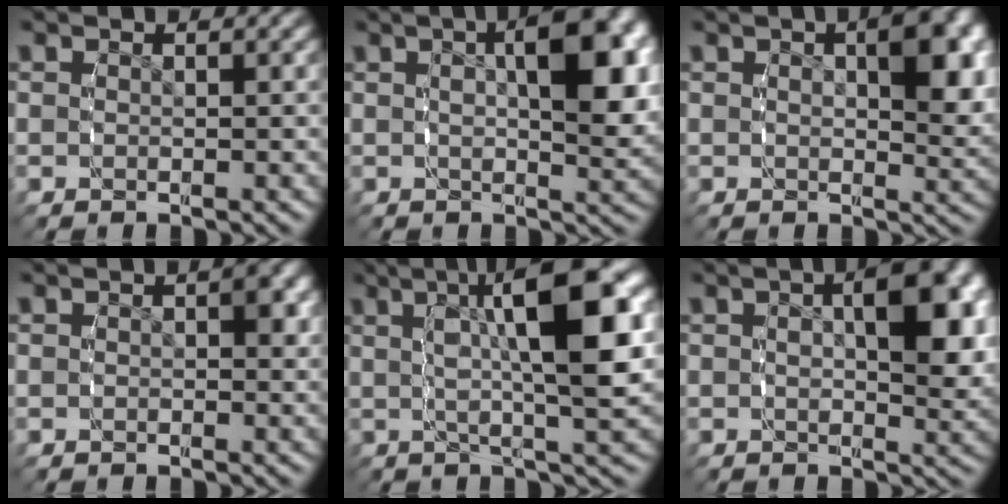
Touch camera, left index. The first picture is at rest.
{"total": 7.7, "force": [1.3, 2.9, 7.0], "torque": [-0.096, -0.004, 0.025]}
{"total": 4.6, "force": [0.8, 1.7, 4.2], "torque": [-0.052, -0.008, 0.017]}
{"total": 1.3, "force": [0.2, 0.5, 1.2], "torque": [-0.016, 0.000, 0.005]}
{"total": 11.0, "force": [2.8, 2.7, 10.3], "torque": [-0.143, 0.020, 0.042]}
{"total": 6.6, "force": [0.9, 2.8, 5.9], "torque": [-0.082, -0.009, 0.019]}